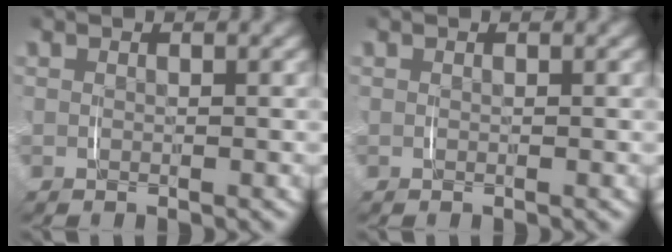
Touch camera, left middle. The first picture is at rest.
{"total": 0.0}